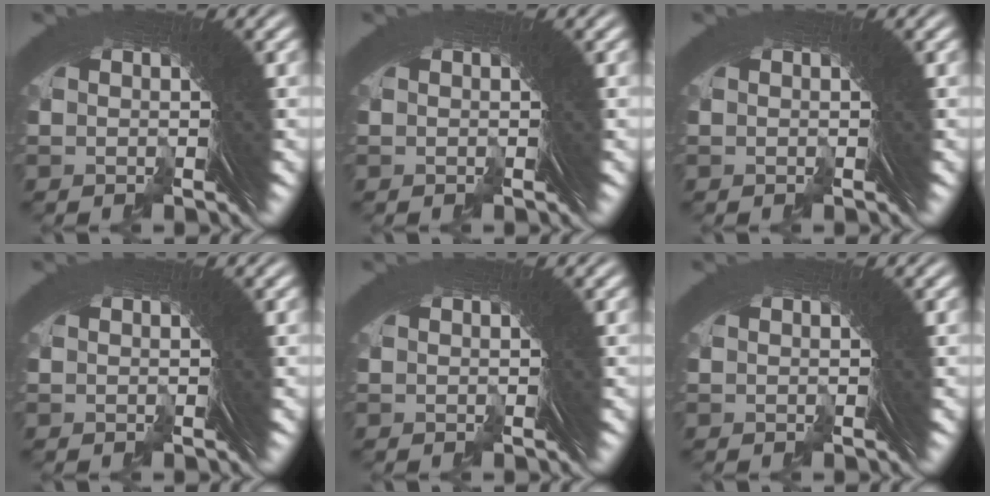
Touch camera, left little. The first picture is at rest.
{"total": 0.0}
{"total": 0.0}
{"total": 0.0}
{"total": 0.0}
{"total": 0.0}